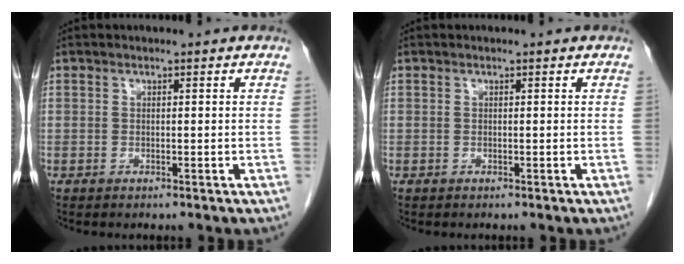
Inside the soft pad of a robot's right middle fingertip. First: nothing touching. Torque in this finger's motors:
{"motor_torque": [0.31, -0.22, 0.02, -0.01]}